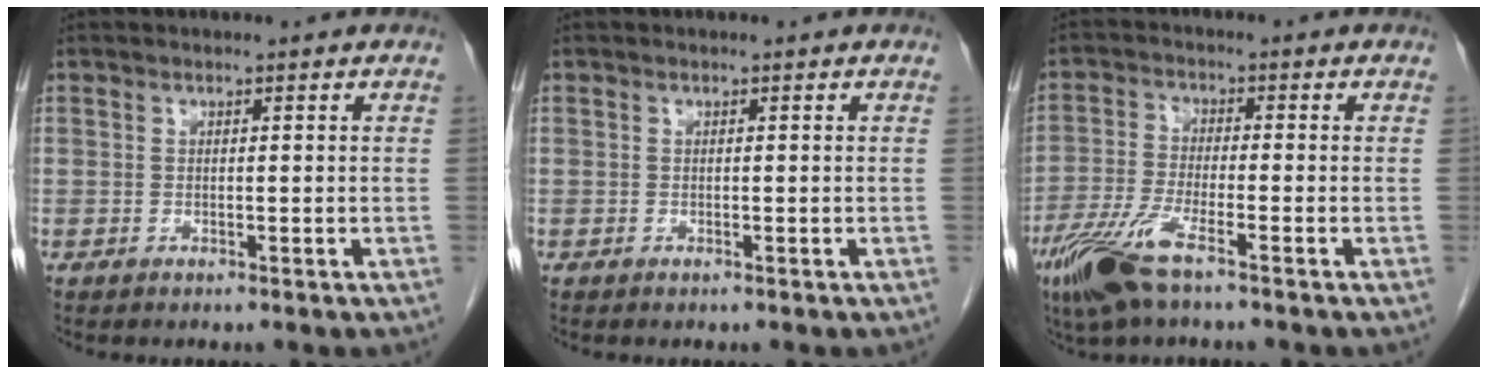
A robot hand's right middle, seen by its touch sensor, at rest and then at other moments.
{"total": 0.0}
{"total": 8.0, "force": [-5.1, 1.2, 6.1], "torque": [-0.138, -0.016, -0.101]}